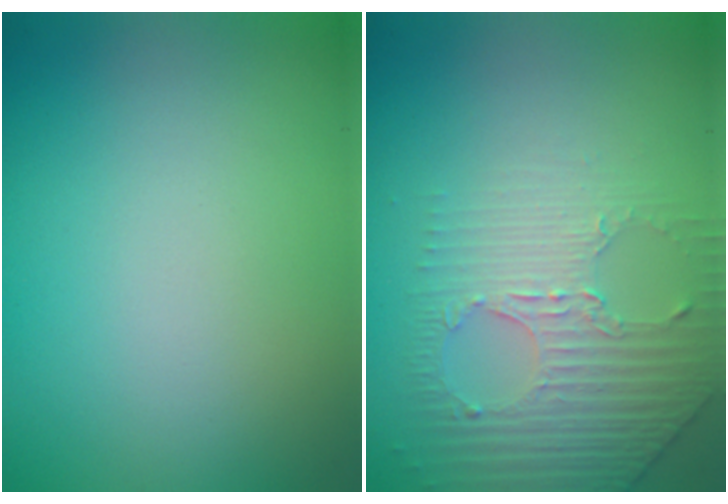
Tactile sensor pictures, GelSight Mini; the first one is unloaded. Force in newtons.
{"total": 4.4, "press": 3.1, "slide": 3.0}